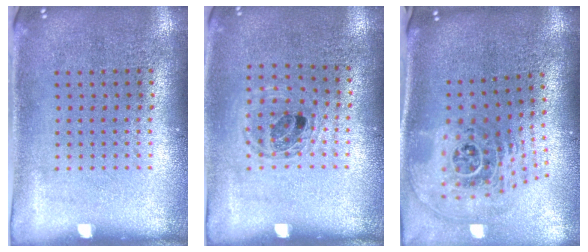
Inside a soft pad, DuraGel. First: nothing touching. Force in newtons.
{"total": 0.9, "press": 0.9, "slide": 0.2}
{"total": 2.6, "press": 1.8, "slide": 1.9}